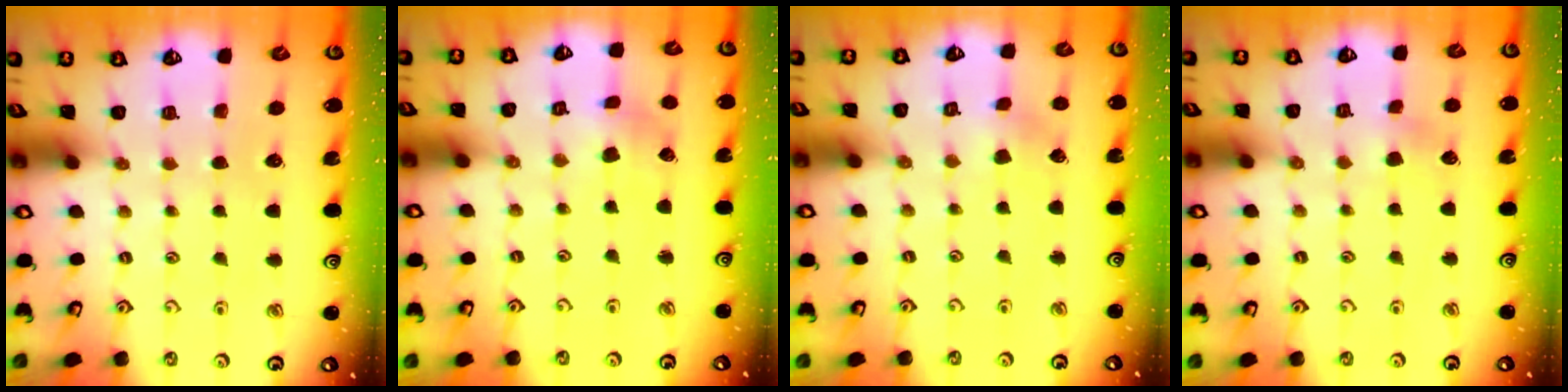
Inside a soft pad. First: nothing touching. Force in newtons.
{"total": 2.9, "press": 2.9, "slide": 0.5}
{"total": 2.2, "press": 2.2, "slide": 0.1}
{"total": 2.9, "press": 2.8, "slide": 0.9}